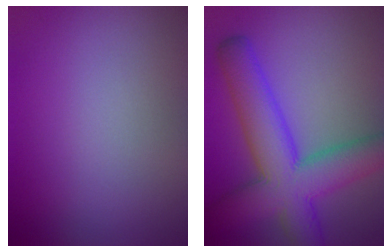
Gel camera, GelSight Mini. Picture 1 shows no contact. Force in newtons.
{"total": 10.1, "press": 10.1, "slide": 0.4}